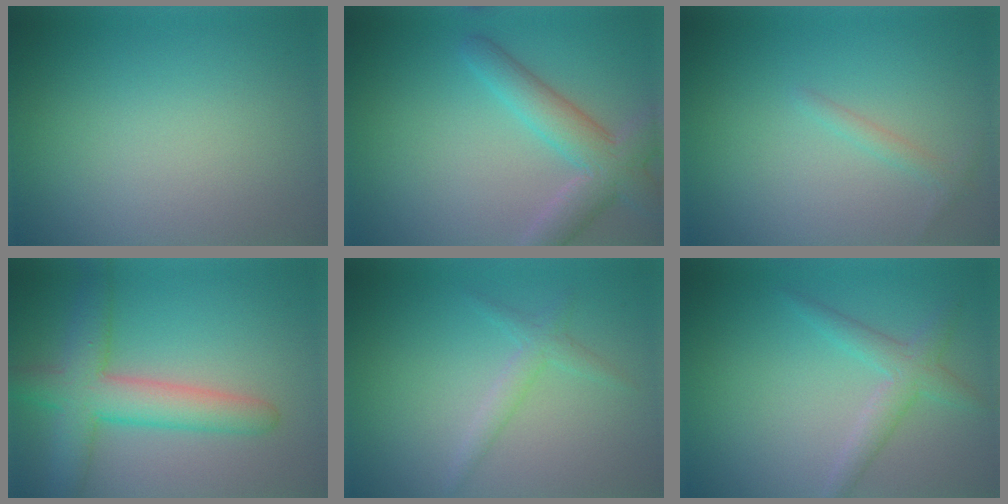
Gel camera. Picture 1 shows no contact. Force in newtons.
{"total": 4.9, "press": 4.9, "slide": 0.4}
{"total": 1.1, "press": 1.1, "slide": 0.1}
{"total": 6.2, "press": 6.2, "slide": 0.3}
{"total": 1.7, "press": 1.7, "slide": 0.1}
{"total": 2.6, "press": 2.6, "slide": 0.1}